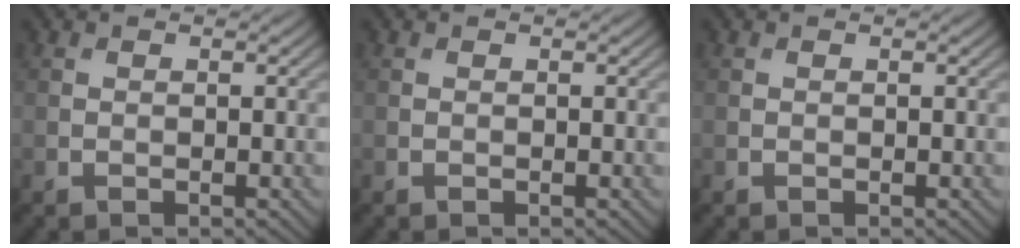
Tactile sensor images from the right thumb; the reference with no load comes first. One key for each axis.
{"total": 0.0}
{"total": 0.0}